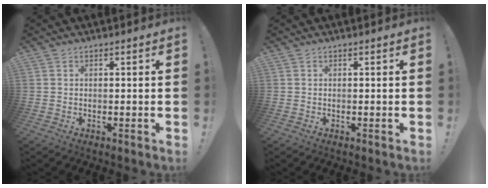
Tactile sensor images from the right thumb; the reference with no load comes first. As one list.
[{"total": 0.0}]